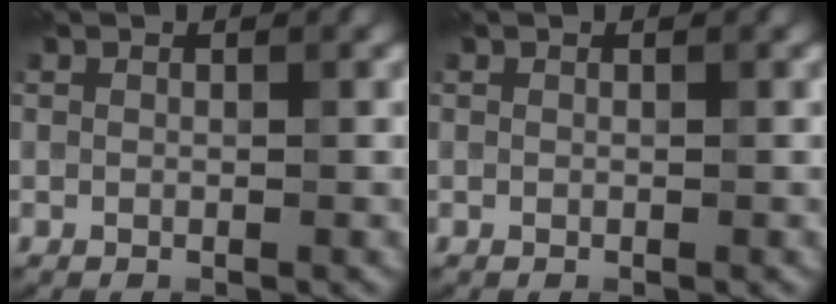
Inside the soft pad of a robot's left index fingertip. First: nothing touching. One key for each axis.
{"total": 0.0}